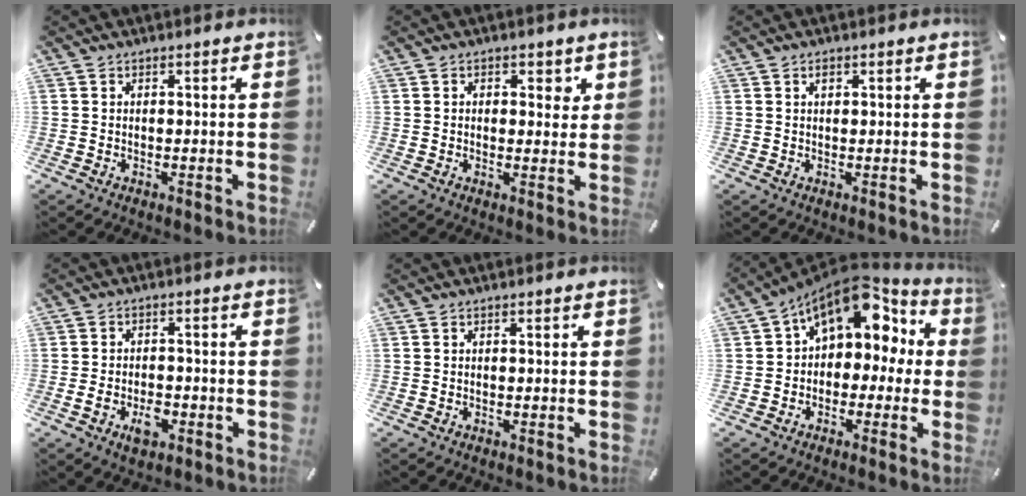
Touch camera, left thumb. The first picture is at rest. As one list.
[{"total": 3.0, "force": [0.9, 2.2, 1.8], "torque": [-0.007, -0.005, 0.006]}, {"total": 1.1, "force": [0.6, 0.6, 0.7], "torque": [-0.006, 0.000, 0.008]}, {"total": 6.2, "force": [-2.3, 3.8, 4.3], "torque": [-0.078, 0.005, -0.044]}, {"total": 0.0}, {"total": 13.6, "force": [6.3, 8.8, 8.2], "torque": [-0.129, -0.034, 0.111]}]